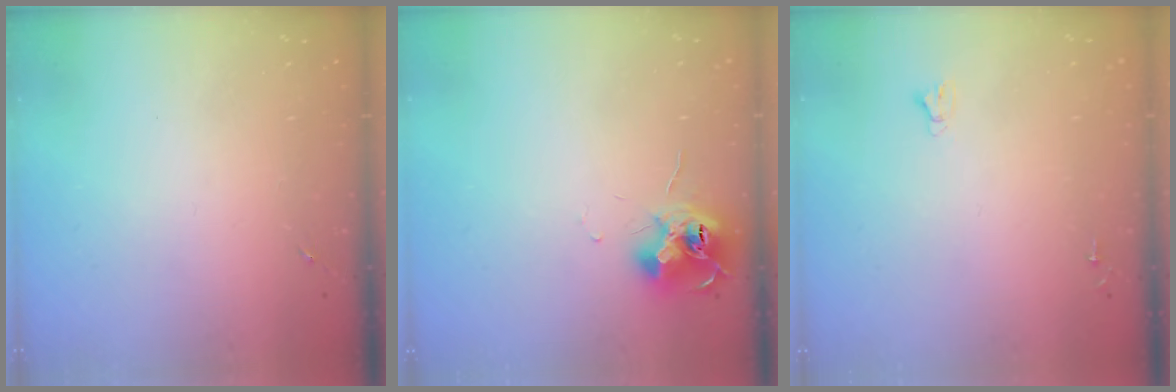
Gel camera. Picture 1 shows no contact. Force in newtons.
{"total": 12.3, "press": 12.3, "slide": 0.8}
{"total": 2.4, "press": 2.4, "slide": 0.2}